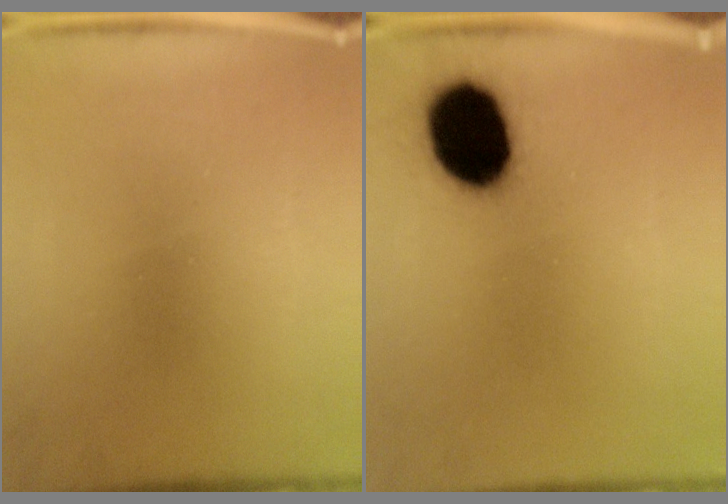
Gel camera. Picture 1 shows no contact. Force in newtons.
{"total": 16.0}